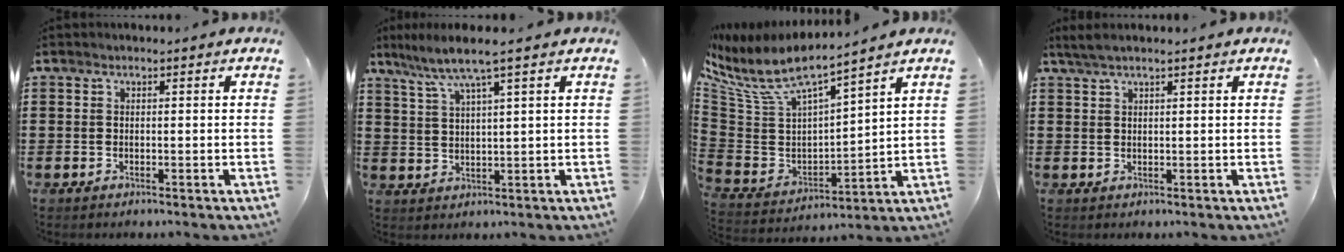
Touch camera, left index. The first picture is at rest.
{"total": 5.0, "force": [3.2, -0.3, 3.8], "torque": [-0.085, -0.010, 0.051]}
{"total": 7.9, "force": [5.9, 2.2, 4.7], "torque": [-0.124, -0.044, 0.099]}
{"total": 2.0, "force": [1.5, 0.1, 1.3], "torque": [-0.028, 0.001, 0.028]}